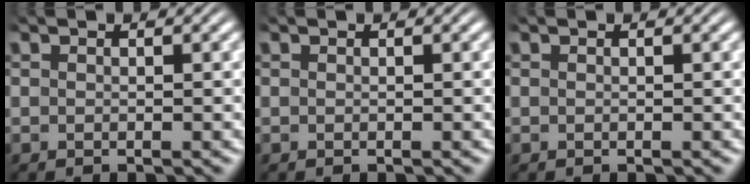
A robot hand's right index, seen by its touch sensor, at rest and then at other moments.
{"total": 0.0}
{"total": 0.0}